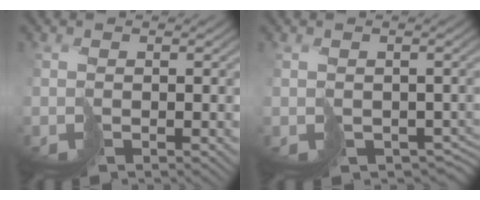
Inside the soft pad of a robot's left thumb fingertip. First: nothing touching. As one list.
[{"total": 3.1, "force": [-0.8, 2.5, 1.8], "torque": [-0.036, -0.021, -0.010]}]